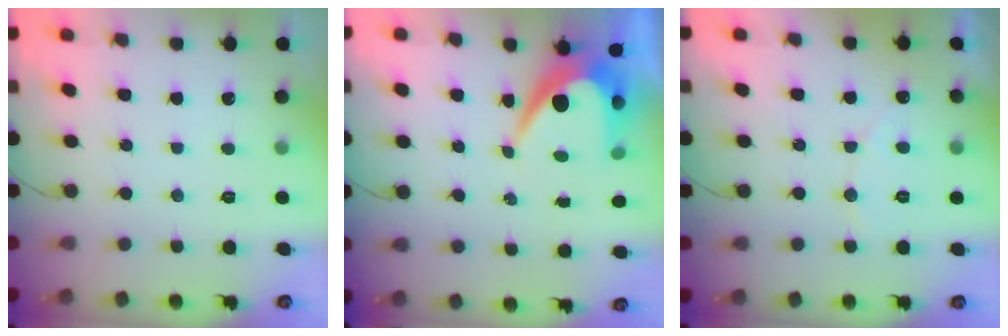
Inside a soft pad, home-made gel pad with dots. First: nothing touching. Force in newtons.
{"total": 8.8, "press": 8.8, "slide": 0.6}
{"total": 4.3, "press": 4.3, "slide": 0.3}